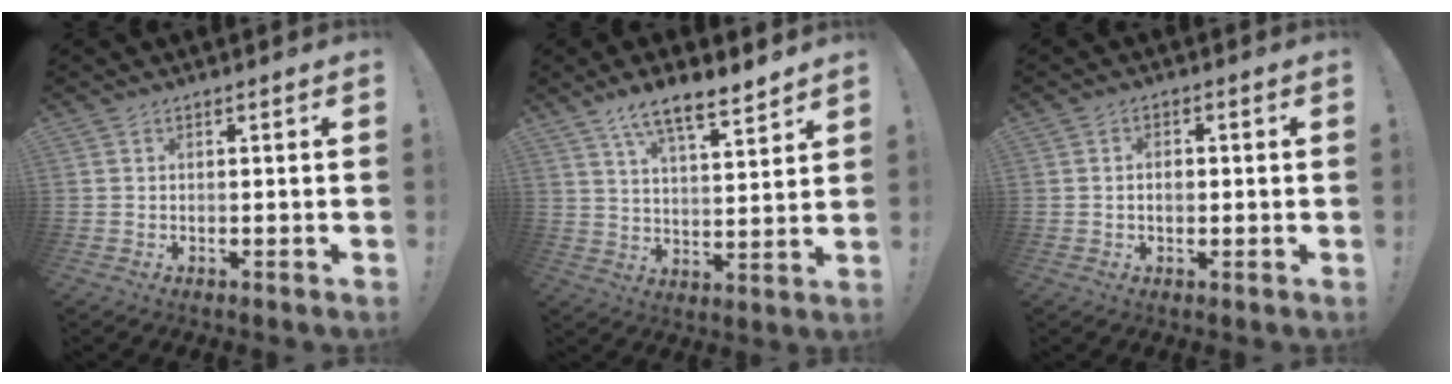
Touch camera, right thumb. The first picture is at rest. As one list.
[{"total": 10.6, "force": [8.0, 2.4, 6.4], "torque": [-0.110, -0.046, 0.141]}, {"total": 2.2, "force": [-0.2, 1.6, 1.4], "torque": [-0.022, 0.007, -0.006]}]